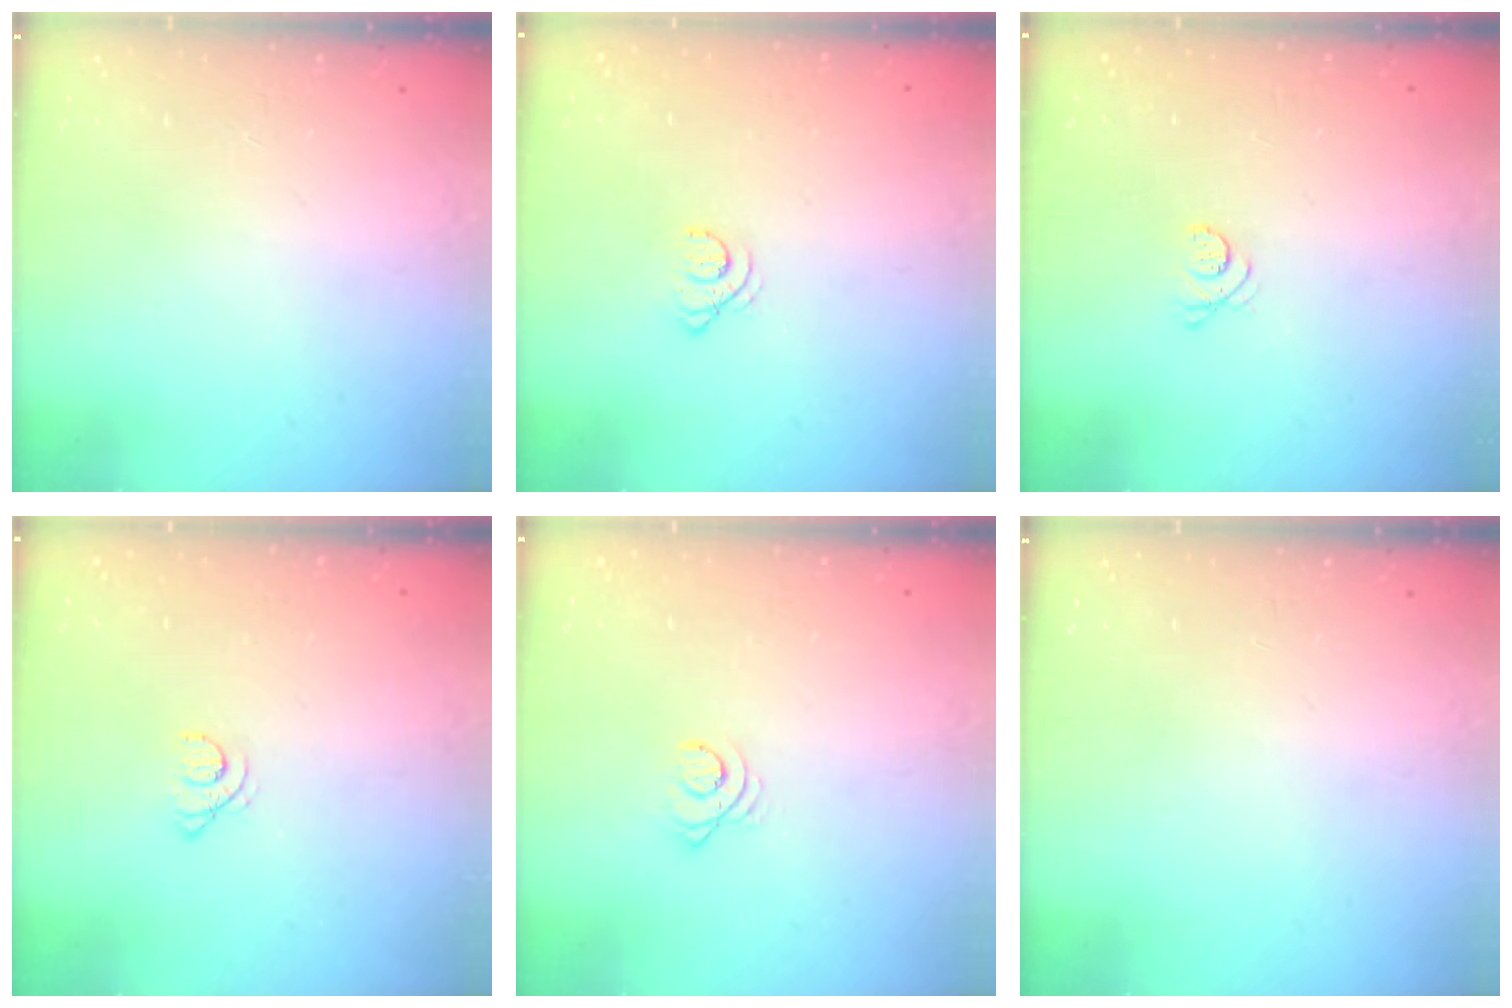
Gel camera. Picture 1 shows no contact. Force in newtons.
{"total": 2.1, "press": 2.1, "slide": 0.2}
{"total": 3.3, "press": 3.2, "slide": 0.5}
{"total": 1.6, "press": 1.6, "slide": 0.2}
{"total": 2.3, "press": 2.3, "slide": 0.3}
{"total": 0.0}